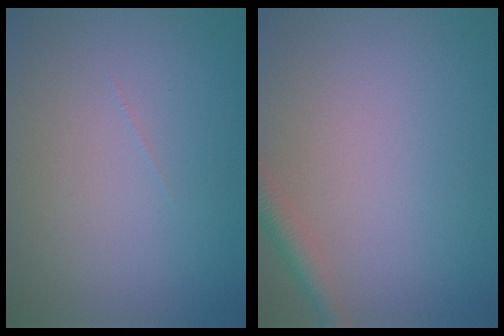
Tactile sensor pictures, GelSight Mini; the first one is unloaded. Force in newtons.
{"total": 2.0, "press": 2.0, "slide": 0.1}